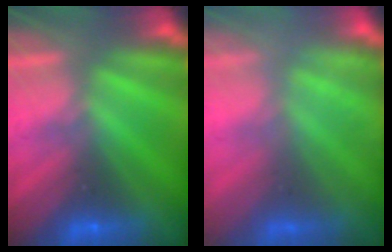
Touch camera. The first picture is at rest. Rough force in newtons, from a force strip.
{"total": 2.4}